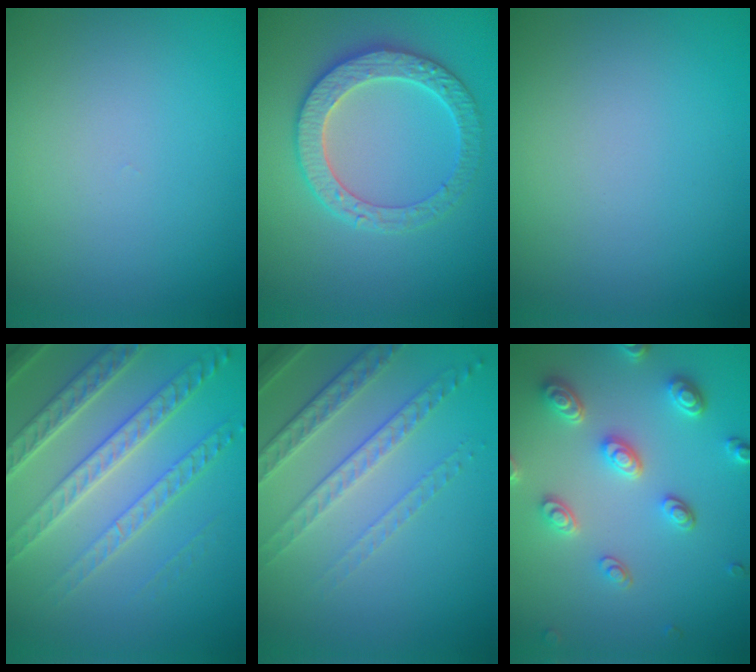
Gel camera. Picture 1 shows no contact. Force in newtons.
{"total": 4.2, "press": 4.0, "slide": 1.0}
{"total": 0.0}
{"total": 6.8, "press": 4.9, "slide": 4.8}
{"total": 4.8, "press": 3.4, "slide": 3.4}
{"total": 4.6, "press": 3.6, "slide": 2.9}